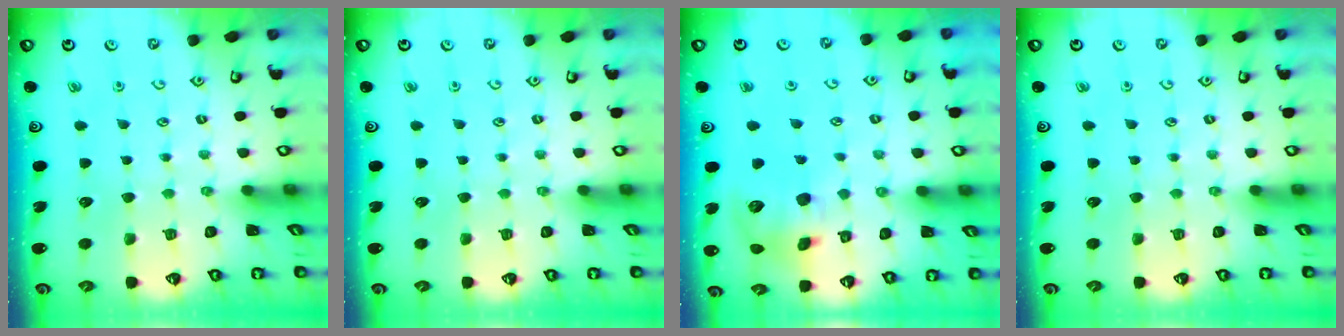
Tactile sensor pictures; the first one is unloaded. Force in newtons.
{"total": 0.0}
{"total": 12.5, "press": 12.4, "slide": 1.7}
{"total": 0.0}